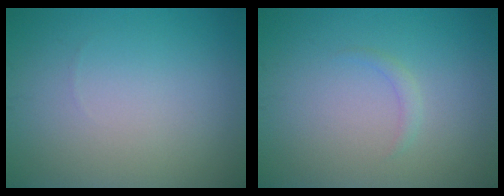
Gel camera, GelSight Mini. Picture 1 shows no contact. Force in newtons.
{"total": 0.8, "press": 0.8, "slide": 0.0}